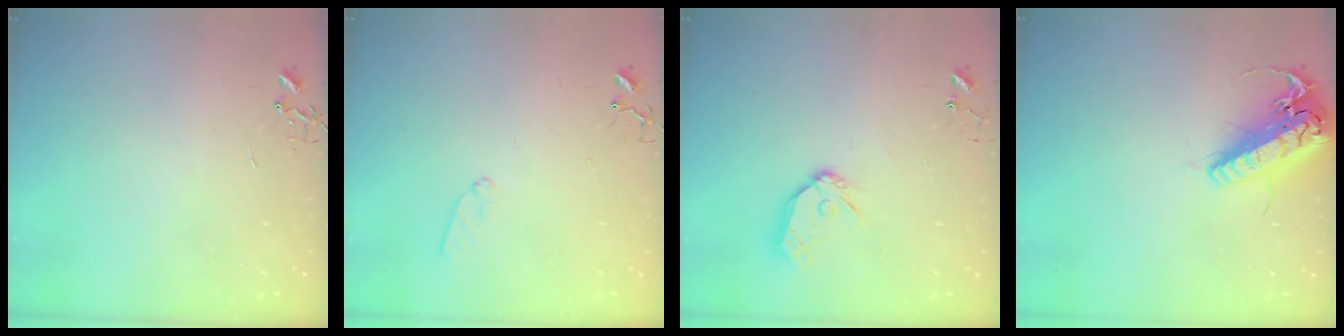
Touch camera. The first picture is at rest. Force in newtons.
{"total": 7.6, "press": 7.6, "slide": 0.6}
{"total": 12.1, "press": 12.0, "slide": 1.3}
{"total": 21.0, "press": 20.7, "slide": 3.7}